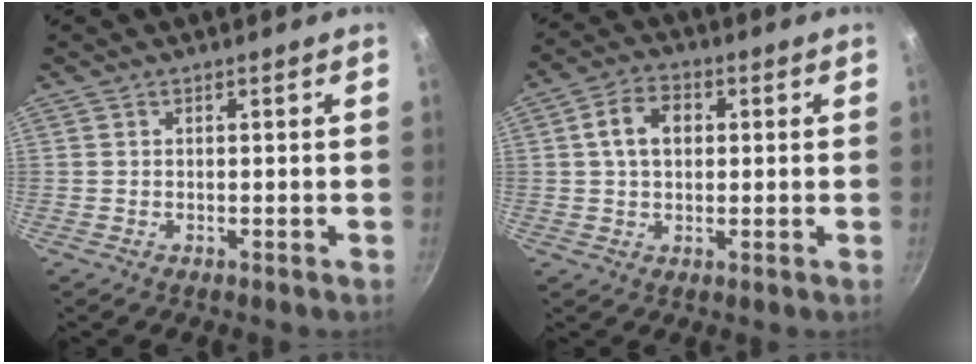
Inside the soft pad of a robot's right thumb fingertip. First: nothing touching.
{"total": 7.4, "force": [1.3, 5.2, 5.0], "torque": [-0.072, 0.013, 0.014]}